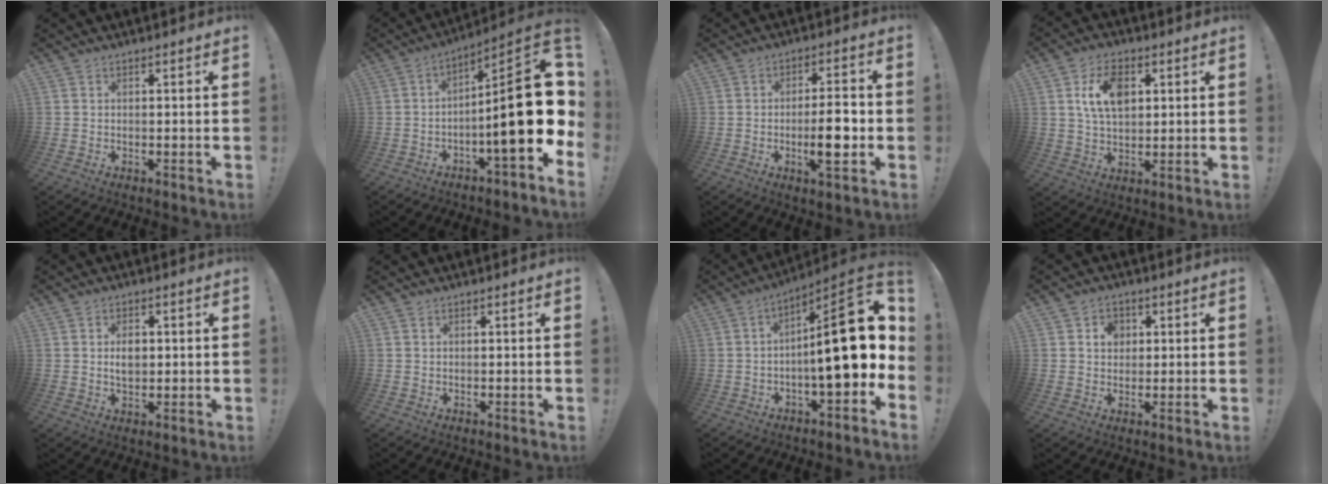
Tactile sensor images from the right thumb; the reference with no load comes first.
{"total": 23.0, "force": [-1.5, 5.2, 22.3], "torque": [-0.343, 0.007, -0.022]}
{"total": 9.7, "force": [-2.0, 2.5, 9.2], "torque": [-0.150, -0.004, -0.040]}
{"total": 10.9, "force": [3.5, 6.8, 7.7], "torque": [-0.135, 0.005, 0.064]}
{"total": 4.3, "force": [0.4, 2.9, 3.1], "torque": [-0.035, -0.003, 0.002]}
{"total": 0.0}
{"total": 22.3, "force": [0.9, 6.4, 21.3], "torque": [-0.310, -0.004, 0.011]}
{"total": 4.7, "force": [1.2, 4.1, 2.0], "torque": [-0.031, 0.002, 0.021]}